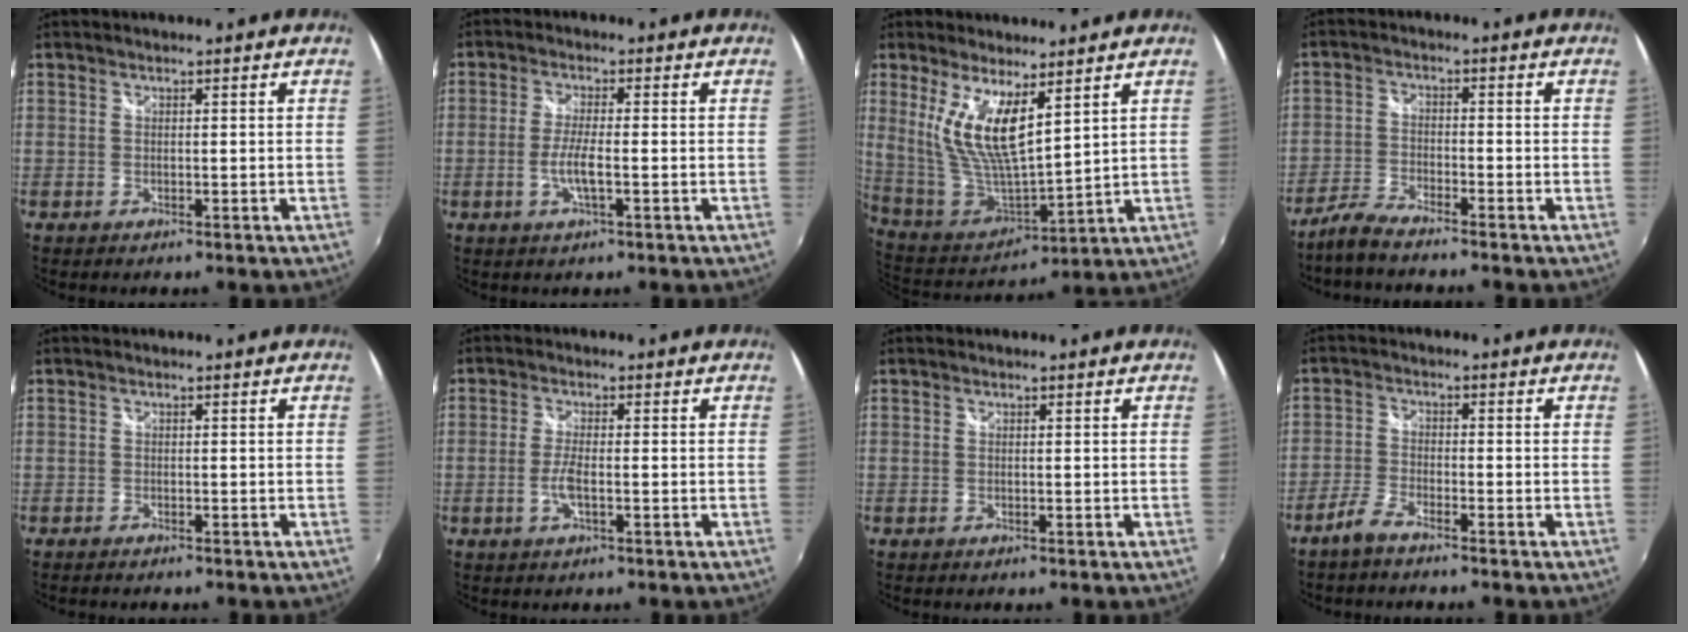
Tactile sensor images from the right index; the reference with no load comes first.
{"total": 4.3, "force": [-1.4, 0.6, 4.1], "torque": [-0.085, -0.007, -0.026]}
{"total": 13.4, "force": [6.3, 4.1, 11.1], "torque": [-0.217, -0.010, 0.136]}
{"total": 5.1, "force": [-4.5, 0.7, 2.3], "torque": [-0.060, -0.005, -0.094]}
{"total": 1.4, "force": [-1.2, 0.5, 0.3], "torque": [-0.015, -0.005, -0.023]}
{"total": 3.5, "force": [-1.1, 0.6, 3.2], "torque": [-0.070, -0.004, -0.023]}
{"total": 0.0}
{"total": 3.6, "force": [-3.0, 0.8, 1.8], "torque": [-0.054, 0.001, -0.066]}